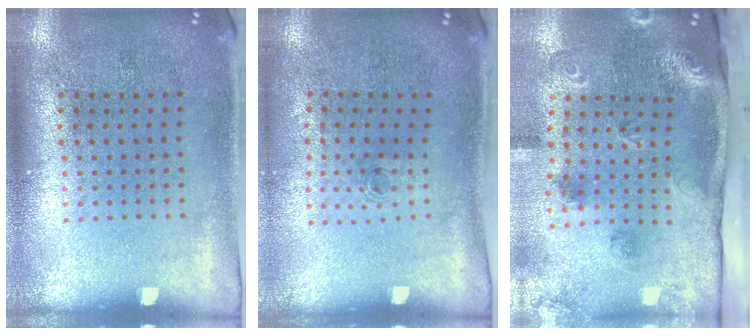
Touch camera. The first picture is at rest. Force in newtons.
{"total": 0.6, "press": 0.3, "slide": 0.5}
{"total": 2.5, "press": 1.9, "slide": 1.7}